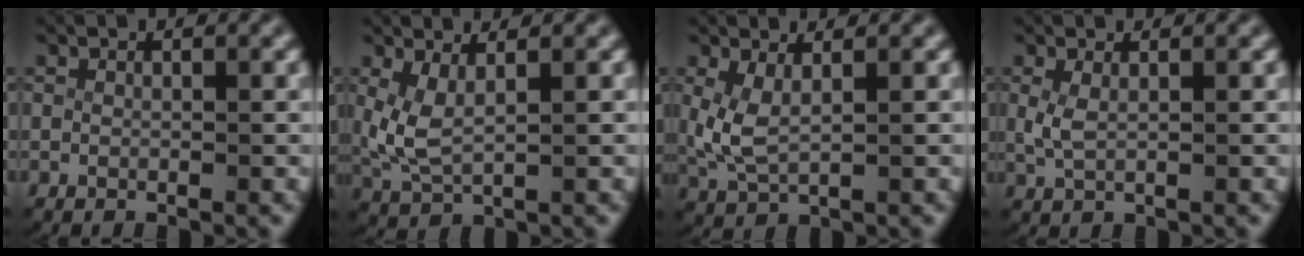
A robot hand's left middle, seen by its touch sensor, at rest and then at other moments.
{"total": 4.1, "force": [0.8, 2.8, 2.8], "torque": [-0.082, -0.015, 0.025]}
{"total": 3.6, "force": [0.6, 2.3, 2.7], "torque": [-0.079, -0.015, 0.024]}
{"total": 1.7, "force": [0.3, 0.7, 1.5], "torque": [-0.044, -0.009, 0.015]}